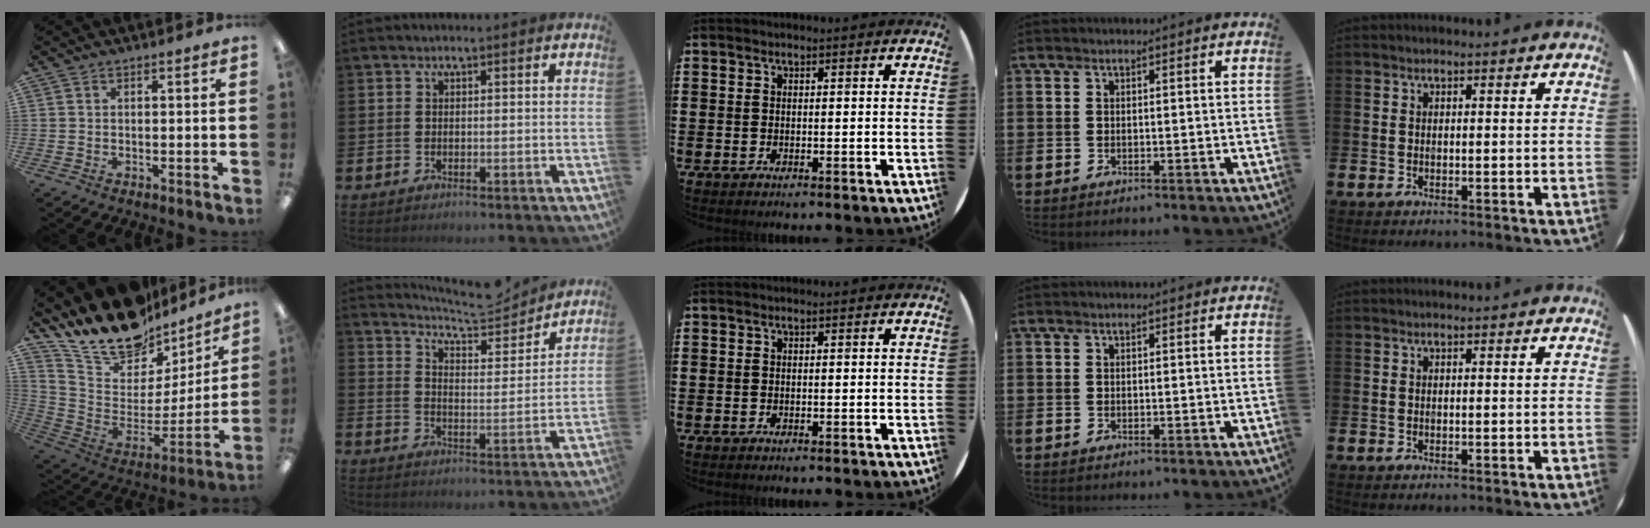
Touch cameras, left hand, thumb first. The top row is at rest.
{"thumb": {"total": 18.6, "force": [16.1, 7.7, 5.0], "torque": [-0.104, -0.134, 0.287]}, "index": {"total": 6.4, "force": [6.2, 1.2, 1.1], "torque": [-0.047, -0.047, 0.106]}}